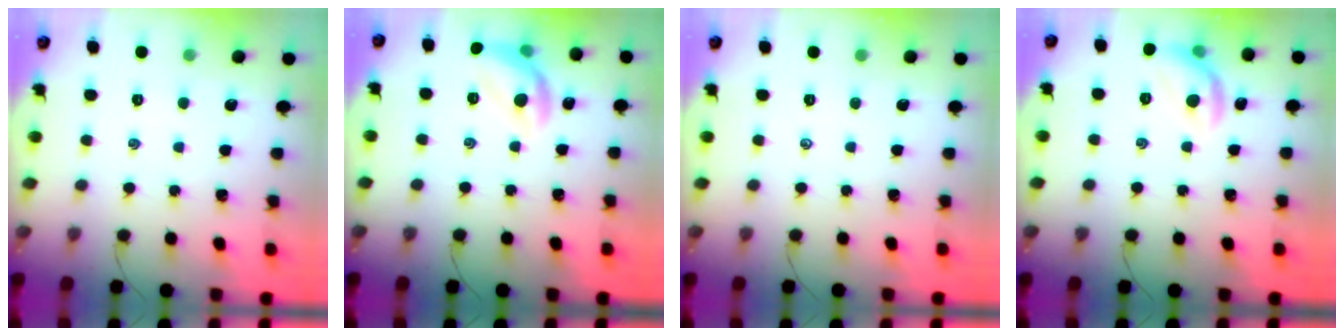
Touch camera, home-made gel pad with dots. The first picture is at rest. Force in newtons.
{"total": 12.1, "press": 12.0, "slide": 0.9}
{"total": 0.0}
{"total": 10.4, "press": 10.4, "slide": 0.0}